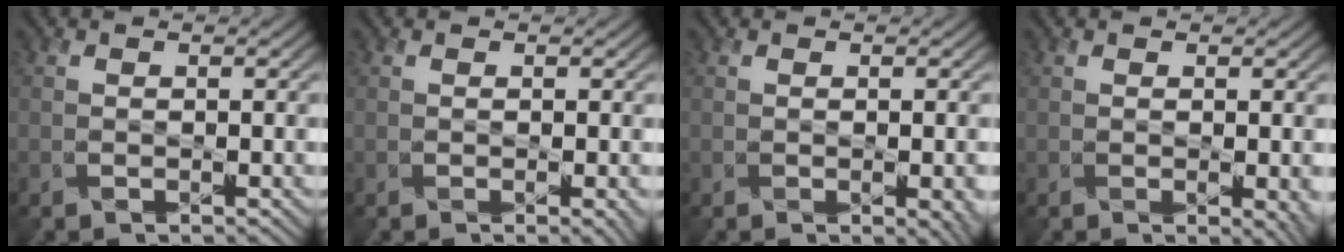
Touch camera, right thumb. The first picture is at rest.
{"total": 1.9, "force": [-0.4, 0.5, 1.8], "torque": [-0.021, -0.001, -0.002]}
{"total": 3.4, "force": [-0.9, 1.2, 3.0], "torque": [-0.030, -0.008, 0.003]}
{"total": 2.9, "force": [-0.6, 0.9, 2.7], "torque": [-0.034, -0.008, 0.002]}